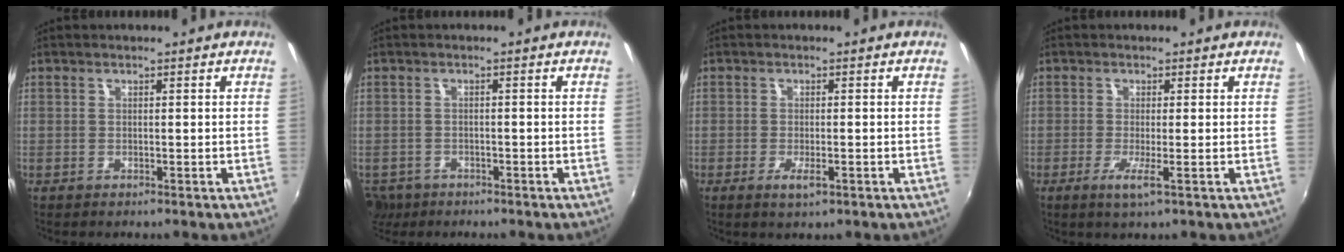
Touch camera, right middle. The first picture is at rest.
{"total": 6.1, "force": [-3.7, 4.3, 2.3], "torque": [-0.067, -0.016, -0.061]}
{"total": 2.8, "force": [-1.3, 0.9, 2.3], "torque": [-0.046, -0.008, -0.022]}
{"total": 2.7, "force": [-1.1, -0.3, 2.4], "torque": [-0.055, -0.011, -0.023]}